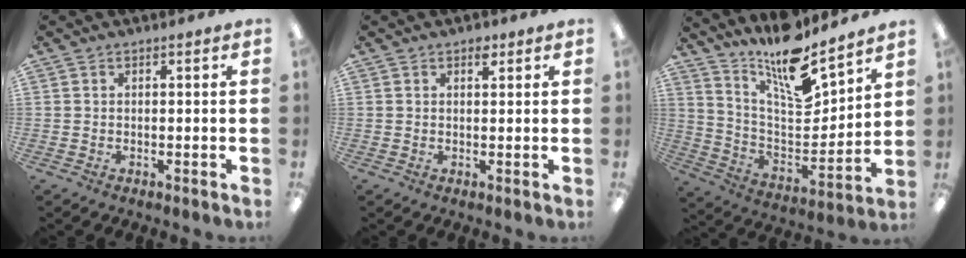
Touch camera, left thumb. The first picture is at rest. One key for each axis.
{"total": 1.9, "fx": 1.2, "fy": 1.0, "fz": 1.0, "tx": 0.002, "ty": -0.007, "tz": 0.015}
{"total": 16.4, "fx": 13.7, "fy": 3.8, "fz": 8.1, "tx": -0.160, "ty": -0.104, "tz": 0.238}